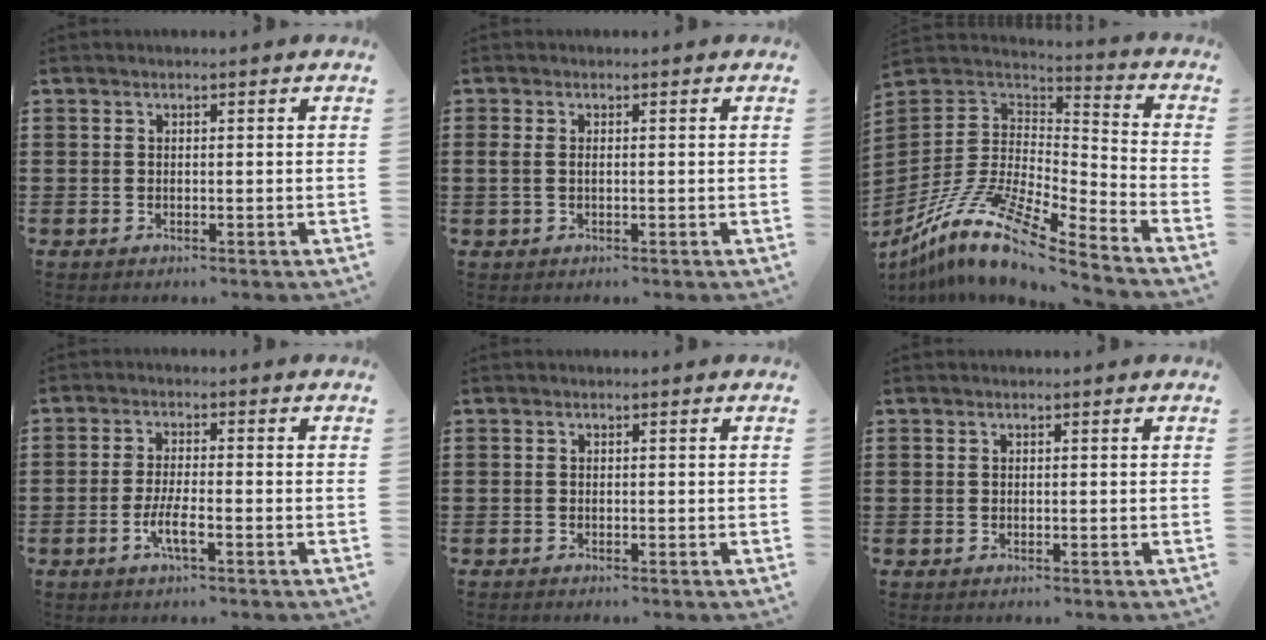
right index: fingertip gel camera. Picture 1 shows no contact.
{"total": 1.3, "force": [-0.1, 0.5, 1.2], "torque": [-0.023, 0.002, -0.003]}
{"total": 12.7, "force": [-9.1, 2.7, 8.4], "torque": [-0.180, 0.009, -0.181]}
{"total": 4.1, "force": [-1.8, 0.7, 3.6], "torque": [-0.072, -0.003, -0.035]}
{"total": 0.5, "force": [-0.5, -0.1, -0.1], "torque": [0.001, -0.002, -0.011]}
{"total": 0.0}